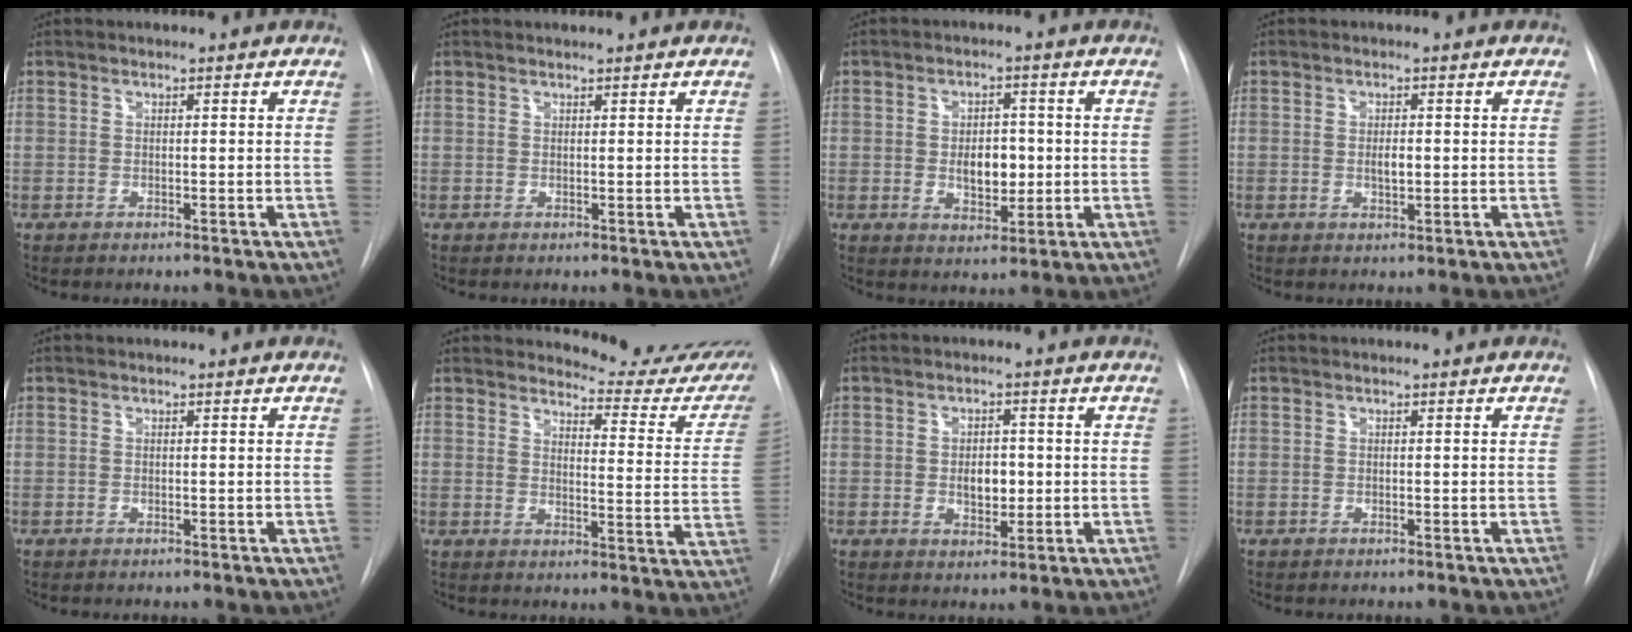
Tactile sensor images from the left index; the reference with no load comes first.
{"total": 0.7, "force": [-0.6, -0.3, -0.2], "torque": [-0.004, -0.004, -0.005]}
{"total": 5.2, "force": [-1.3, 3.0, 4.1], "torque": [-0.059, -0.003, -0.010]}
{"total": 1.9, "force": [-1.1, 0.5, 1.5], "torque": [-0.027, -0.006, -0.015]}
{"total": 0.0}
{"total": 15.9, "force": [15.5, 2.5, 2.7], "torque": [-0.007, -0.110, 0.151]}
{"total": 3.9, "force": [-1.3, 2.2, 2.9], "torque": [-0.041, -0.005, -0.012]}
{"total": 0.0}